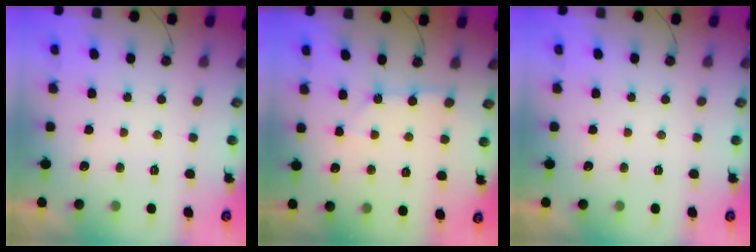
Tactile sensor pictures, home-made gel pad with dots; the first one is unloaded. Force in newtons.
{"total": 3.8, "press": 3.8, "slide": 0.5}
{"total": 0.0}